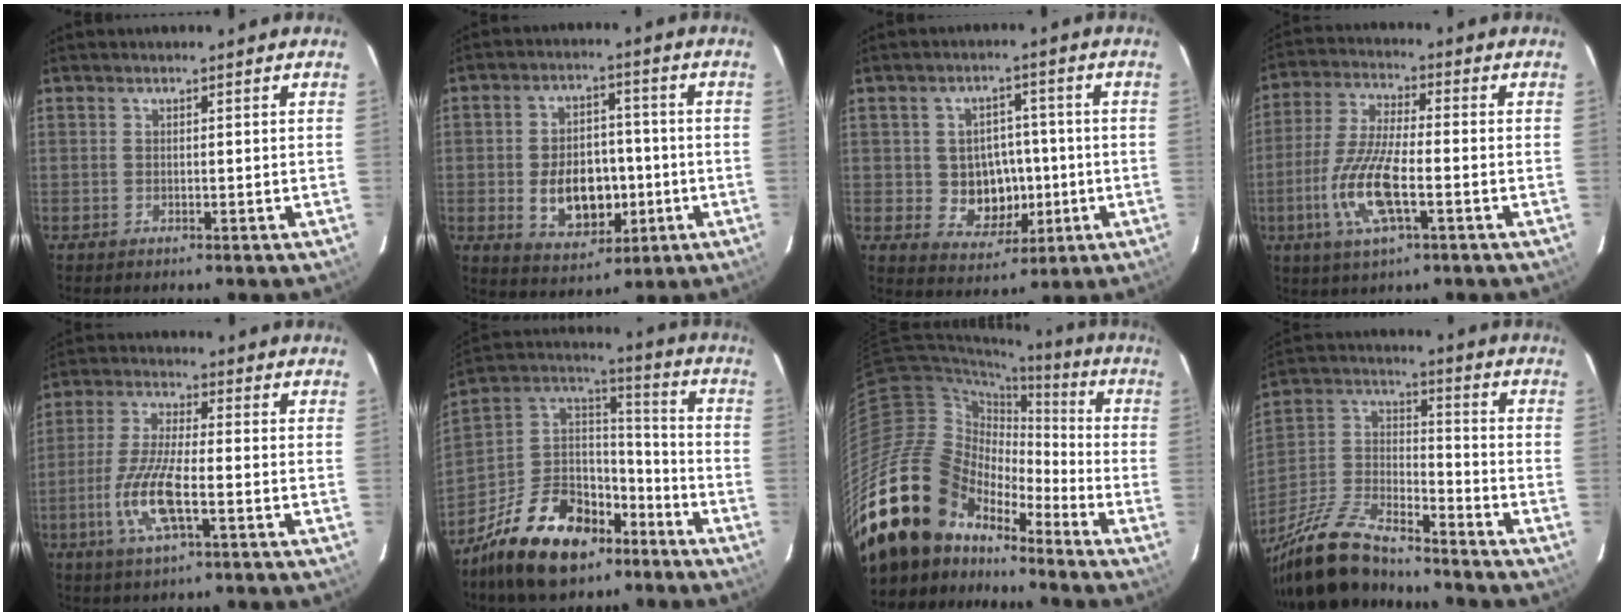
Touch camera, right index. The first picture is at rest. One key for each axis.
{"total": 11.6, "fx": -2.3, "fy": 7.8, "fz": 8.3, "tx": -0.164, "ty": 0.009, "tz": -0.018}
{"total": 8.5, "fx": -1.1, "fy": 7.4, "fz": 3.9, "tx": -0.084, "ty": 0.011, "tz": 0.000}
{"total": 12.6, "fx": -3.9, "fy": 3.4, "fz": 11.5, "tx": -0.245, "ty": -0.008, "tz": -0.078}
{"total": 10.8, "fx": -3.6, "fy": 2.4, "fz": 9.9, "tx": -0.209, "ty": -0.007, "tz": -0.071}
{"total": 21.3, "fx": -13.4, "fy": 12.0, "fz": 11.3, "tx": -0.246, "ty": 0.038, "tz": -0.218}
{"total": 23.4, "fx": -17.2, "fy": 12.6, "fz": 9.5, "tx": -0.194, "ty": 0.012, "tz": -0.309}
{"total": 18.4, "fx": -14.9, "fy": 5.2, "fz": 9.5, "tx": -0.214, "ty": -0.011, "tz": -0.278}